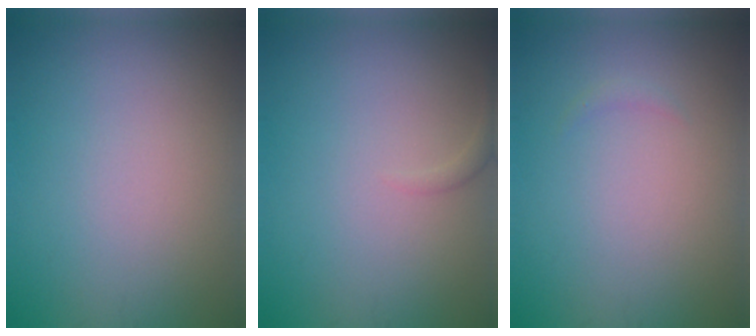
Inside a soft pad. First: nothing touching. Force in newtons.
{"total": 0.8, "press": 0.8, "slide": 0.1}
{"total": 0.5, "press": 0.5, "slide": 0.1}